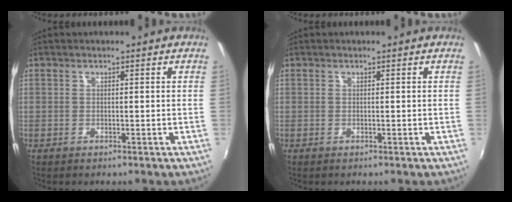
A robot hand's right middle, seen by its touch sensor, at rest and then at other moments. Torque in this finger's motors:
{"motor_torque": [0.36, -0.35, 0.02, 0.01]}